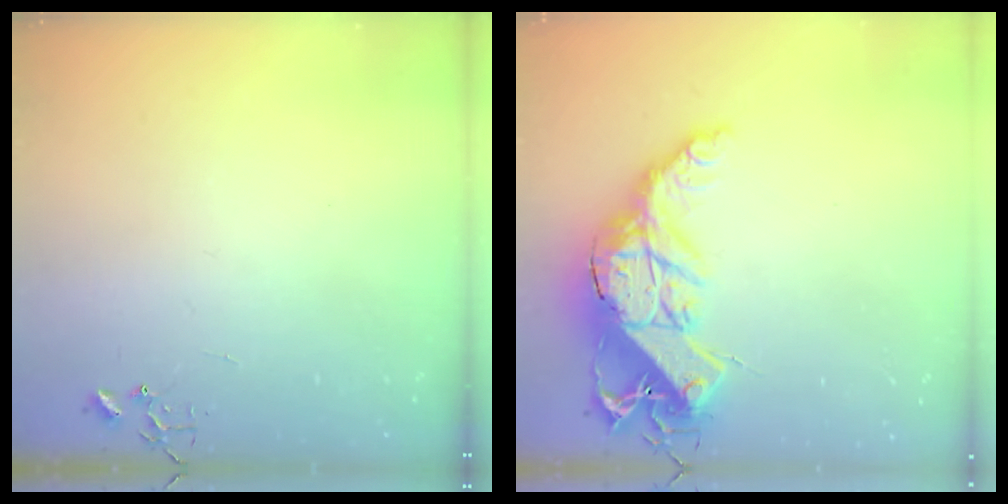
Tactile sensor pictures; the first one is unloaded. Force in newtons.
{"total": 19.6, "press": 19.6, "slide": 1.2}